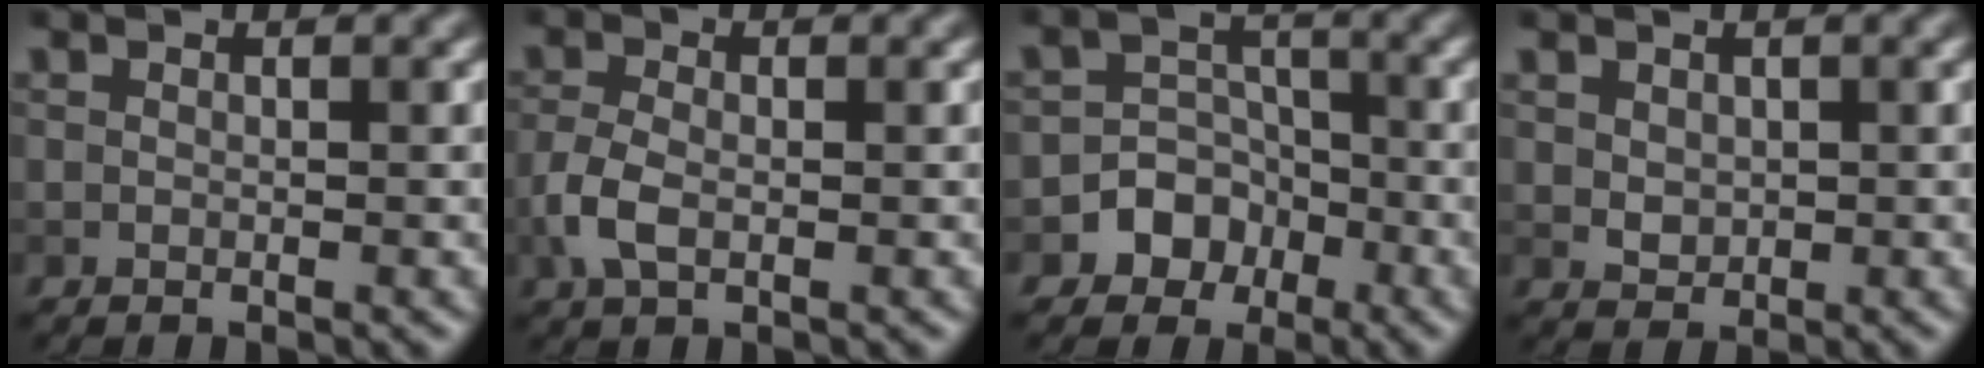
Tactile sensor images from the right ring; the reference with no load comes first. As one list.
[{"total": 2.8, "force": [-0.9, 1.5, 2.2], "torque": [-0.053, -0.002, -0.021]}, {"total": 5.0, "force": [-2.5, 4.2, 0.9], "torque": [0.023, 0.005, -0.064]}, {"total": 1.4, "force": [0.5, 1.2, 0.6], "torque": [-0.013, -0.003, 0.013]}]